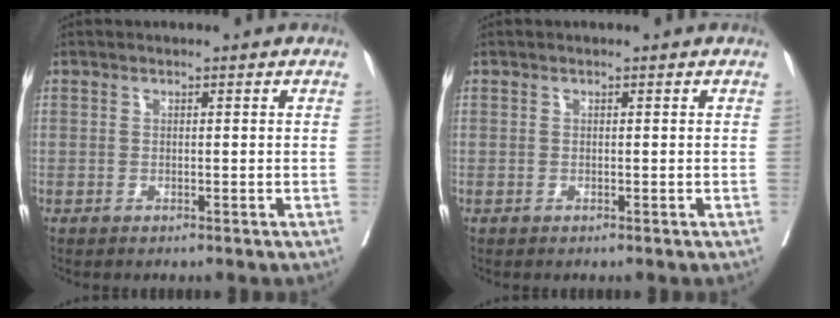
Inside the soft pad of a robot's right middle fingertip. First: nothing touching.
{"total": 0.0}